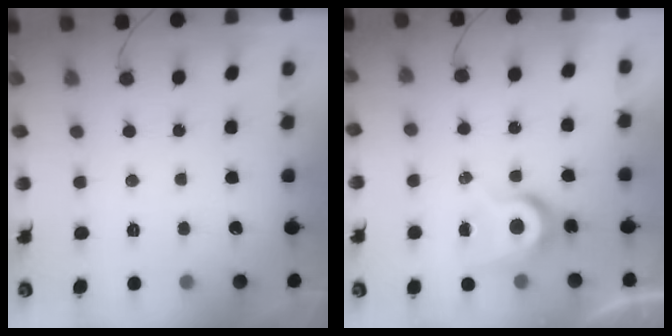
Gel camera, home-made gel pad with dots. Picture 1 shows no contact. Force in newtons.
{"total": 8.4, "press": 8.4, "slide": 0.7}